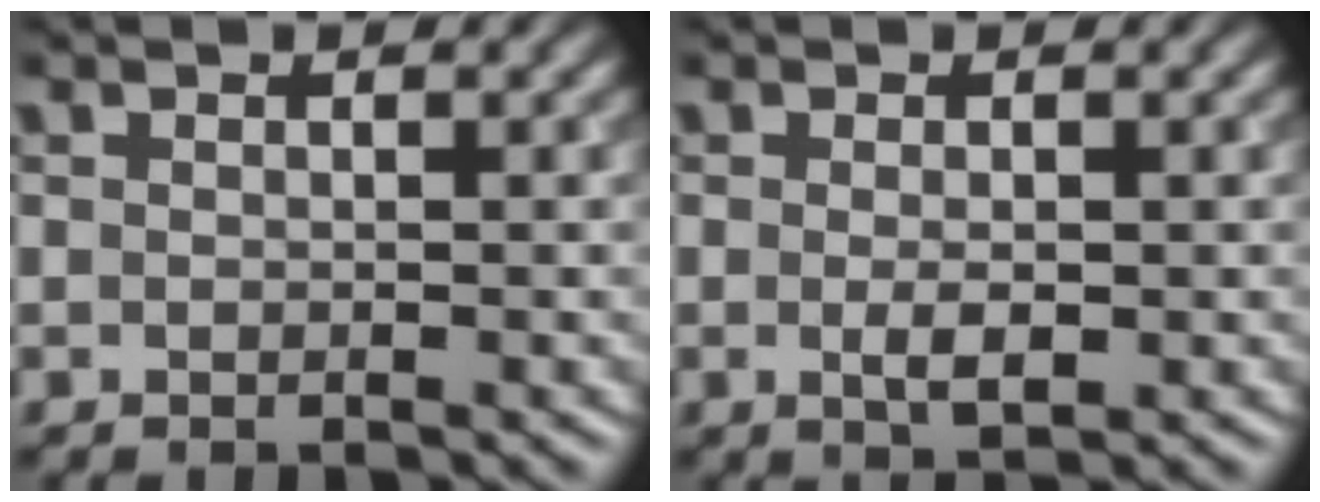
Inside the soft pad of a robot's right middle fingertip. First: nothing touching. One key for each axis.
{"total": 1.7, "fx": -0.2, "fy": 0.6, "fz": 1.5, "tx": -0.031, "ty": -0.006, "tz": -0.002}